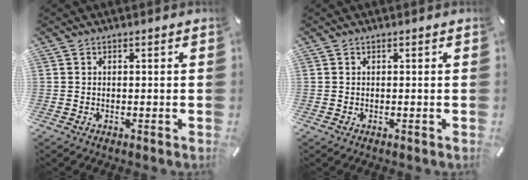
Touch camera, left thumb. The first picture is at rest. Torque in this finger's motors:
{"motor_torque": [0.00, 0.00, 0.00, 0.00, 0.00]}